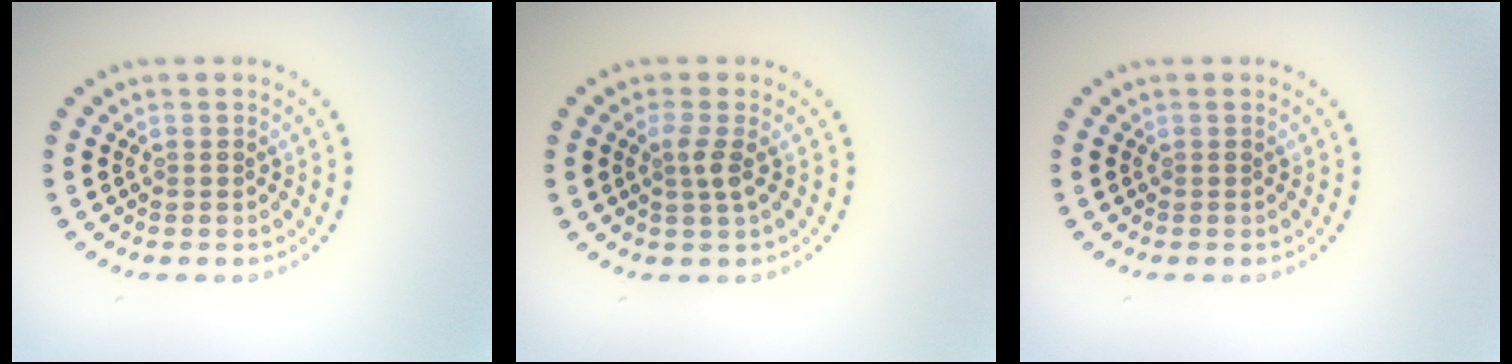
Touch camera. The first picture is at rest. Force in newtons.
{"total": 1.7, "press": 1.3, "slide": 1.1}
{"total": 0.0}